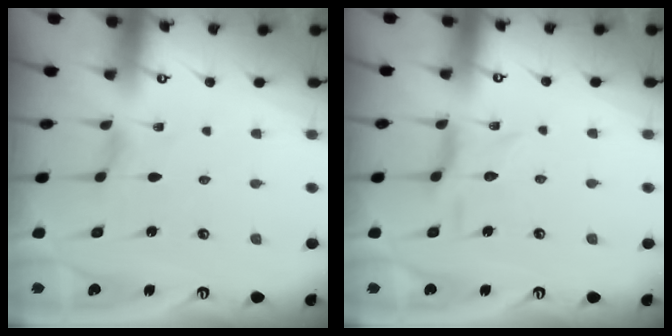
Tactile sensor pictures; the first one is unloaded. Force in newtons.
{"total": 1.9, "press": 1.9, "slide": 0.2}